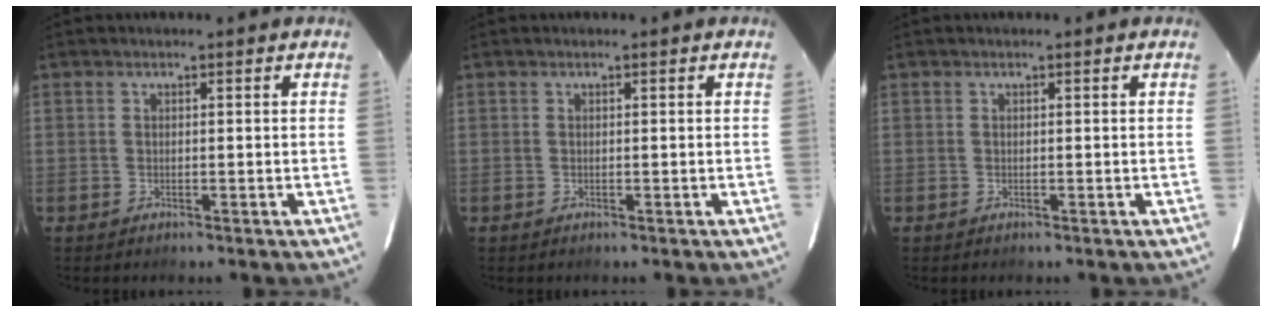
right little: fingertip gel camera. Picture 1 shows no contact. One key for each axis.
{"total": 0.0}
{"total": 0.0}